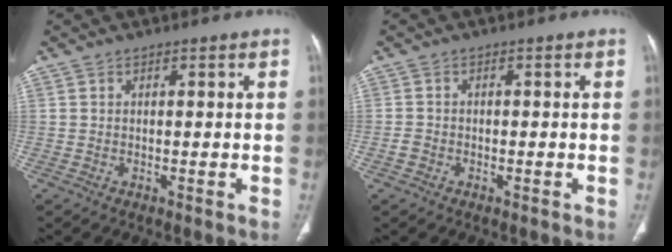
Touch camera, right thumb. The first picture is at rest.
{"total": 1.4, "force": [-0.8, 1.1, 0.5], "torque": [-0.012, 0.005, -0.016]}